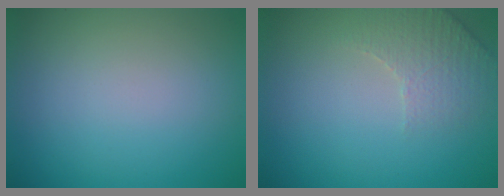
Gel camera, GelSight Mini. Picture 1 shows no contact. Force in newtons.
{"total": 2.8, "press": 2.7, "slide": 0.8}